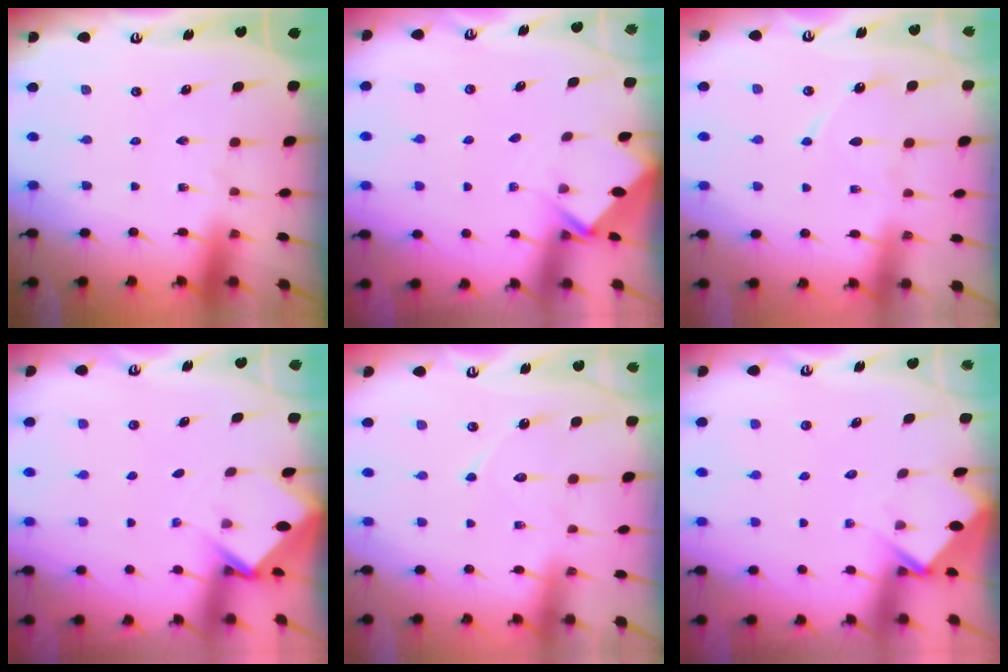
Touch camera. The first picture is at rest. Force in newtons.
{"total": 2.8, "press": 2.8, "slide": 0.2}
{"total": 7.4, "press": 7.3, "slide": 0.7}
{"total": 3.1, "press": 3.1, "slide": 0.2}
{"total": 7.2, "press": 7.2, "slide": 0.7}
{"total": 4.5, "press": 4.5, "slide": 0.4}